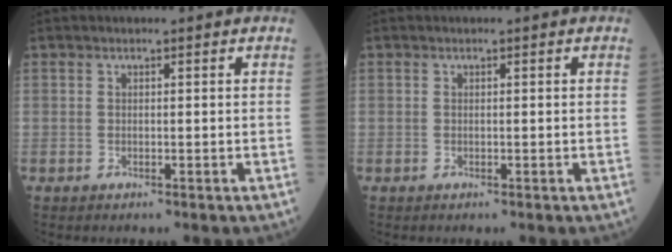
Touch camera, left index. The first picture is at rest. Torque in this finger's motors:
{"motor_torque": [-0.10, 0.06, 0.00, 0.00]}